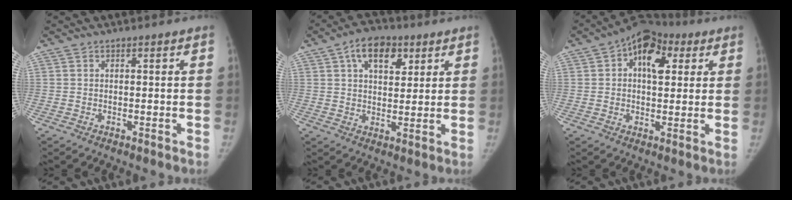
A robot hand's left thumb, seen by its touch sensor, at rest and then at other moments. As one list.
[{"total": 9.7, "force": [4.4, 5.8, 6.4], "torque": [-0.073, -0.008, 0.066]}, {"total": 11.2, "force": [3.8, 7.0, 7.8], "torque": [-0.085, 0.011, 0.048]}]